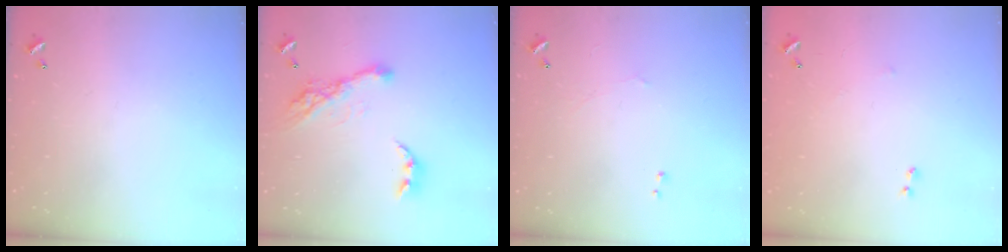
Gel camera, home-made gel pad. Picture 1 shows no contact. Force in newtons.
{"total": 15.5, "press": 15.4, "slide": 1.4}
{"total": 0.7, "press": 0.1, "slide": 0.7}
{"total": 7.7, "press": 7.7, "slide": 0.8}